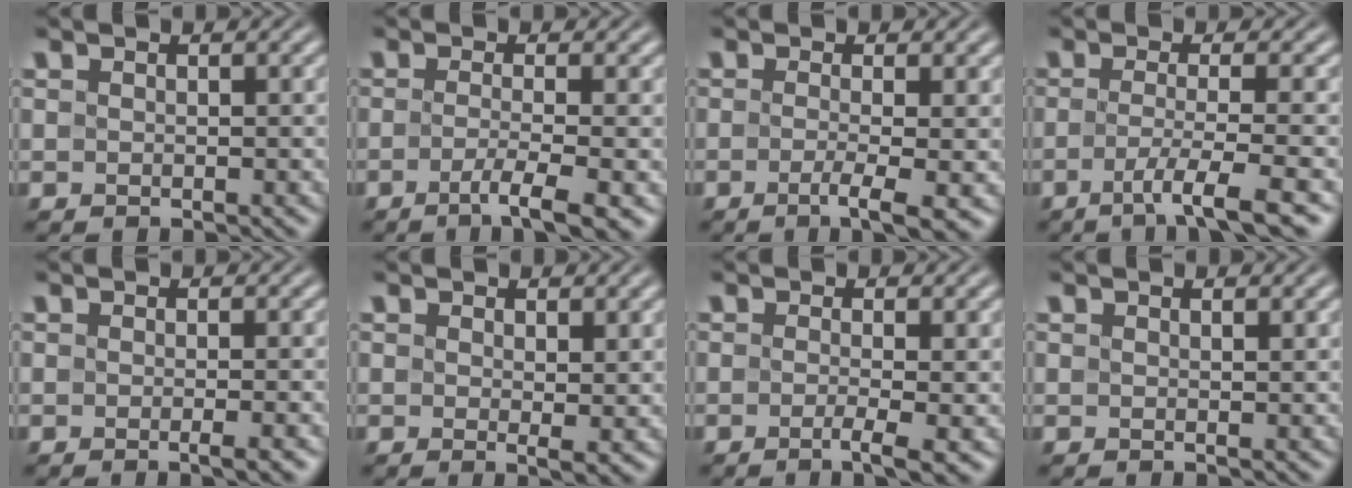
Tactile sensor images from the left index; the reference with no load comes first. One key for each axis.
{"total": 4.0, "fx": -1.7, "fy": 0.7, "fz": 3.5, "tx": -0.054, "ty": -0.007, "tz": -0.036}
{"total": 3.9, "fx": -1.2, "fy": 0.9, "fz": 3.6, "tx": -0.054, "ty": -0.010, "tz": -0.020}
{"total": 4.5, "fx": -1.9, "fy": 0.7, "fz": 4.0, "tx": -0.064, "ty": -0.011, "tz": -0.040}
{"total": 2.2, "fx": -0.7, "fy": 0.7, "fz": 2.0, "tx": -0.009, "ty": -0.002, "tz": -0.014}
{"total": 1.5, "fx": 0.4, "fy": 0.2, "fz": 1.5, "tx": -0.019, "ty": -0.013, "tz": 0.009}
{"total": 3.0, "fx": -0.9, "fy": 0.7, "fz": 2.8, "tx": -0.038, "ty": -0.009, "tz": -0.016}
{"total": 0.8, "fx": 0.5, "fy": 0.2, "fz": 0.5, "tx": -0.005, "ty": -0.002, "tz": 0.004}